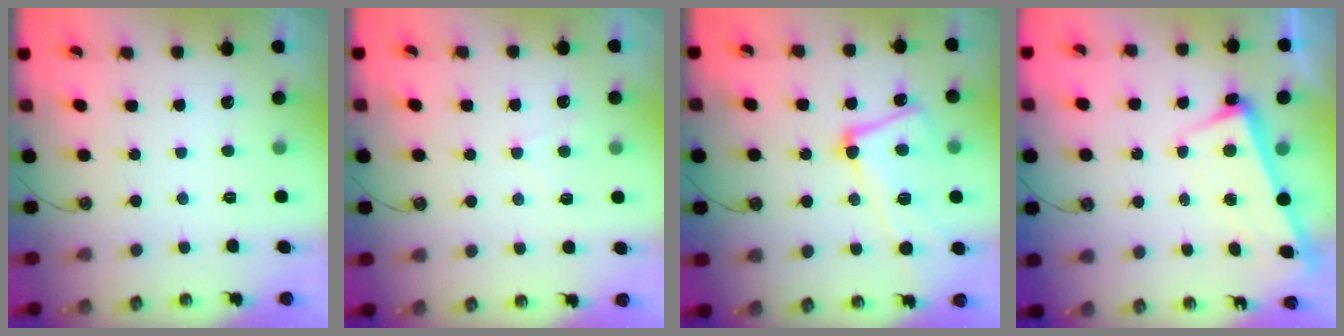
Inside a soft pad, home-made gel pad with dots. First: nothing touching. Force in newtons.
{"total": 1.8, "press": 1.7, "slide": 0.4}
{"total": 10.5, "press": 10.4, "slide": 1.7}
{"total": 2.6, "press": 2.4, "slide": 0.9}